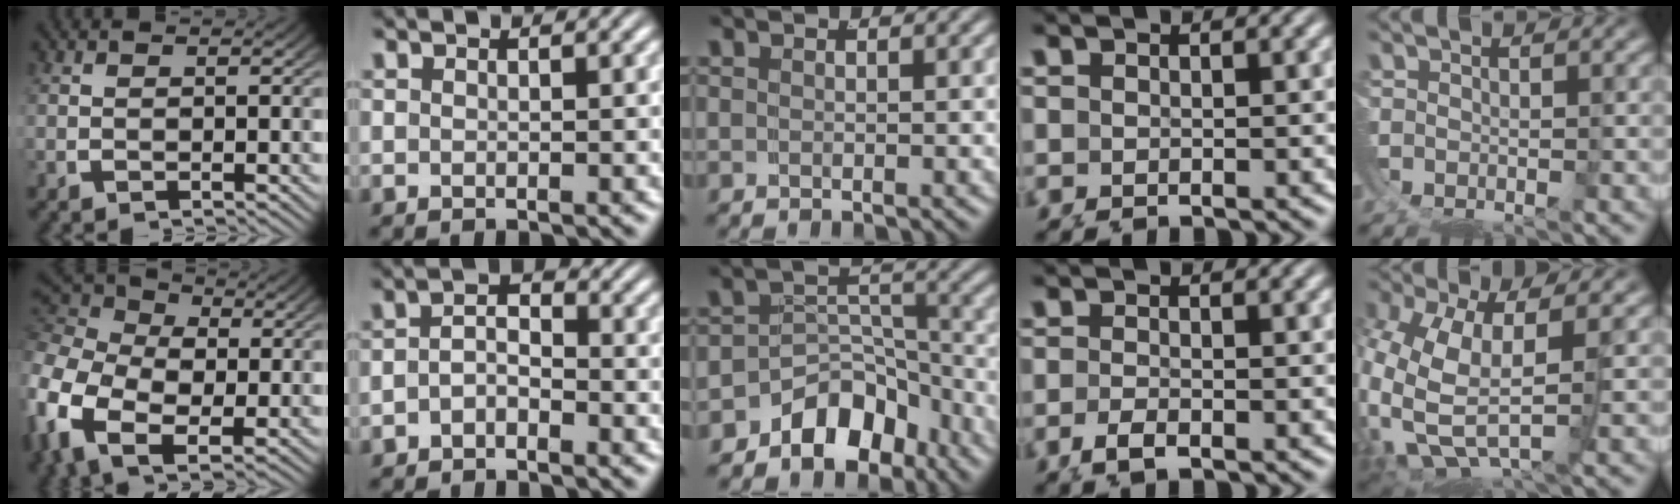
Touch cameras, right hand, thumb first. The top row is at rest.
{"thumb": {"total": 9.8, "force": [-0.2, 7.3, 6.6], "torque": [-0.168, -0.036, -0.001]}, "index": {"total": 2.6, "force": [-0.9, 1.6, 1.9], "torque": [-0.024, -0.006, -0.020]}, "middle": {"total": 7.7, "force": [-4.7, 5.3, 2.9], "torque": [-0.037, -0.008, -0.084]}, "ring": {"total": 1.1, "force": [-0.8, 0.0, 0.7], "torque": [-0.011, 0.001, -0.013]}, "little": {"total": 9.9, "force": [-2.1, 7.1, 6.6], "torque": [-0.204, -0.061, -0.007]}}